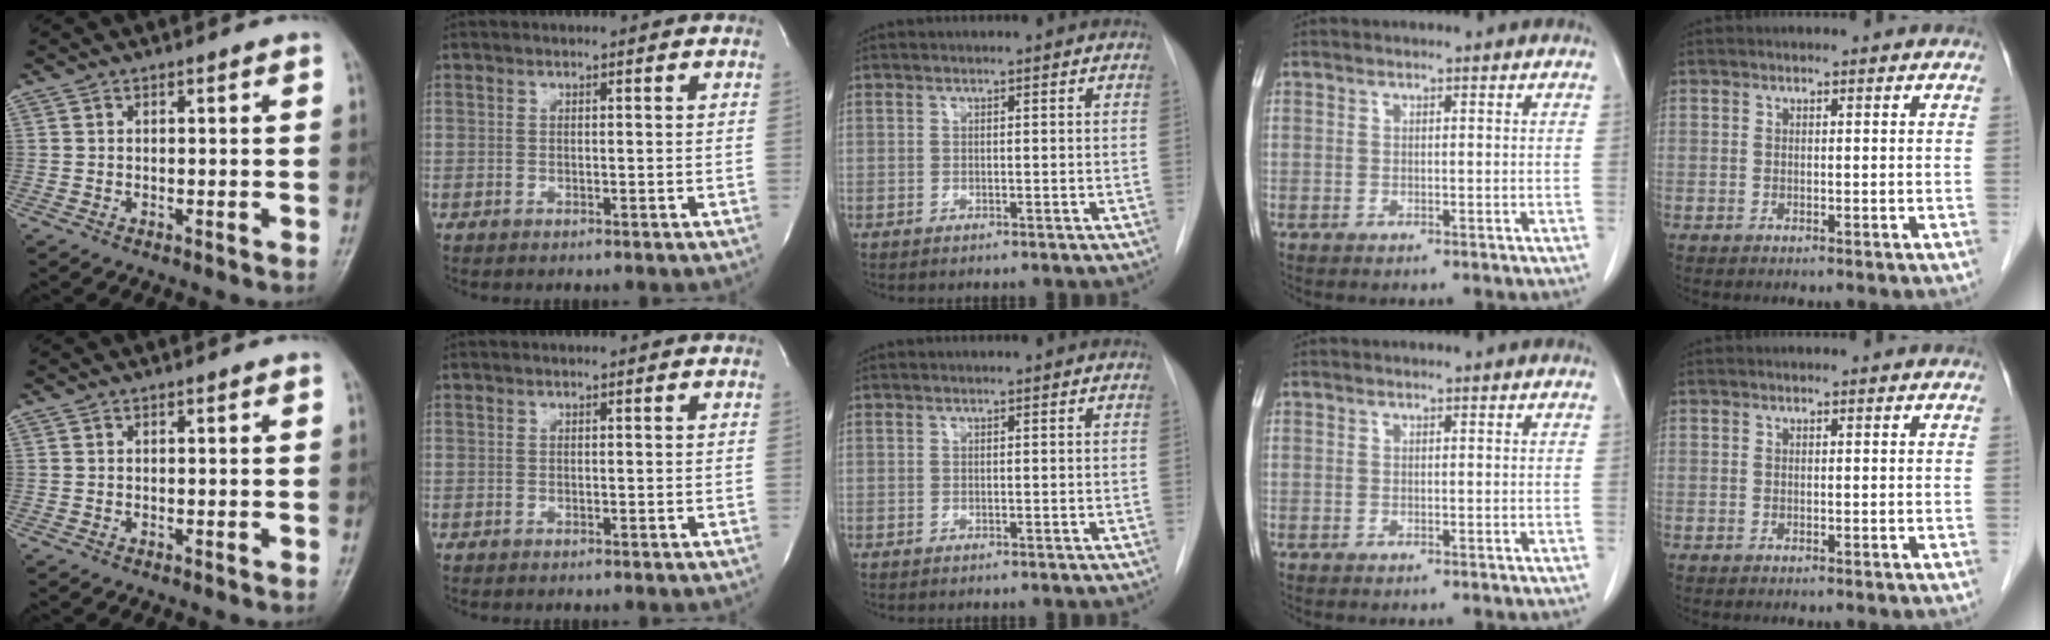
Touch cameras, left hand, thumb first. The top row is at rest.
{}